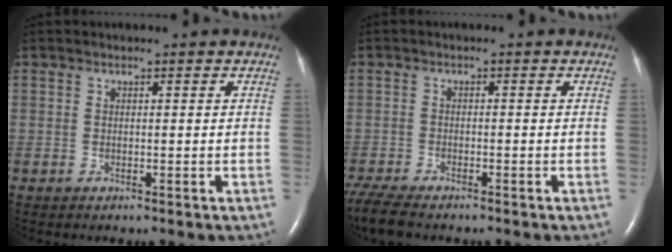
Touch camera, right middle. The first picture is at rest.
{"total": 6.9, "force": [-5.8, 1.3, 3.4], "torque": [-0.072, -0.018, -0.106]}